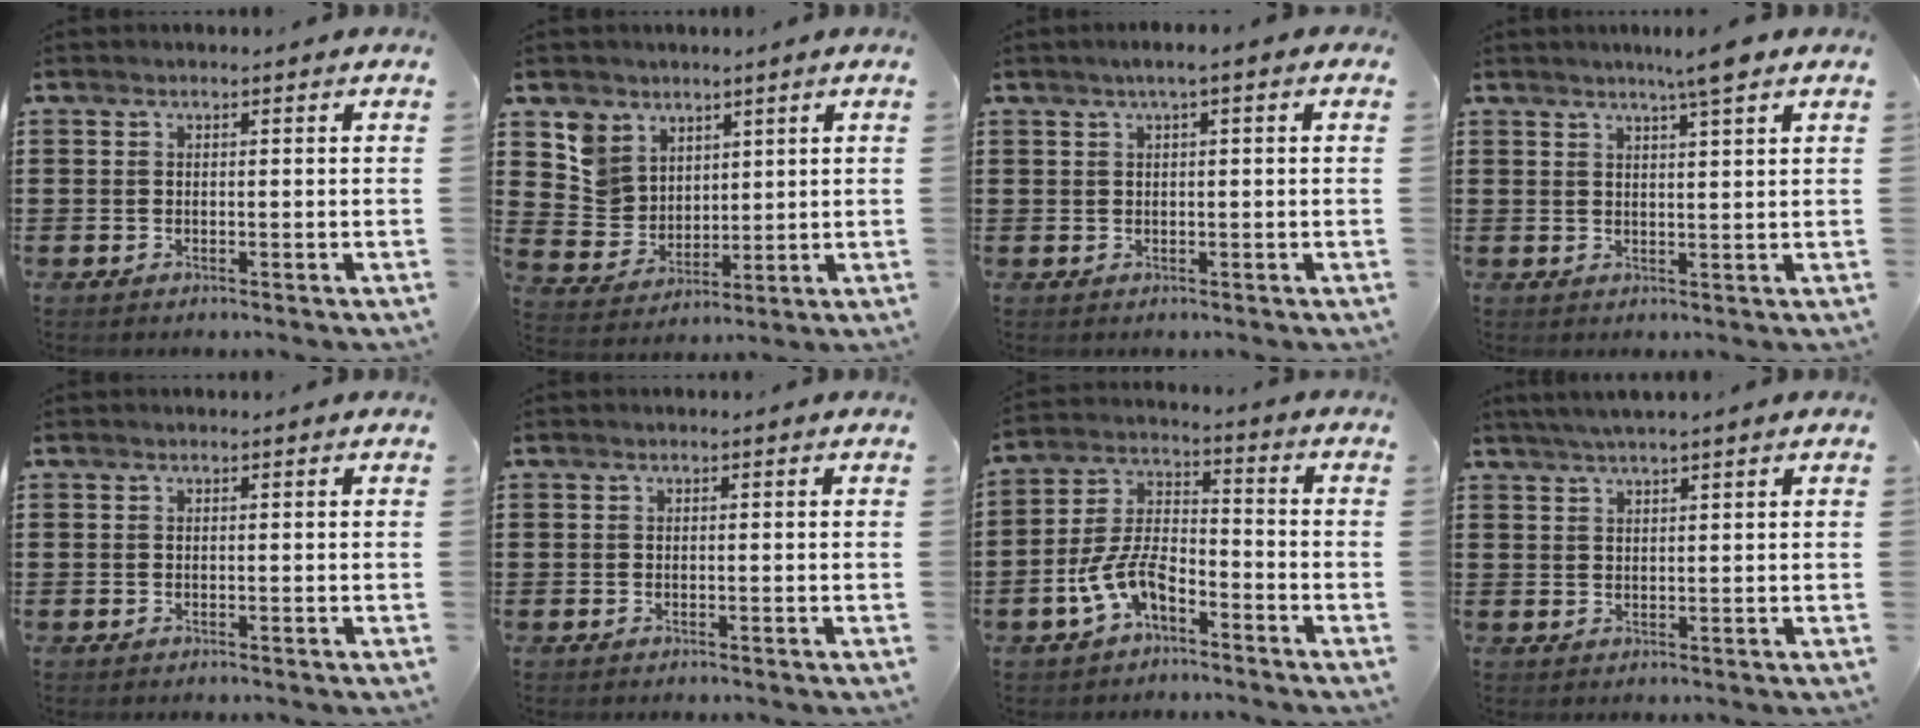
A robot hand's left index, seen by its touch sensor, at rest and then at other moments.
{"total": 6.5, "force": [4.1, 5.1, 0.0], "torque": [-0.037, -0.011, 0.082]}
{"total": 1.7, "force": [0.4, 0.0, 1.7], "torque": [-0.031, -0.002, 0.008]}
{"total": 4.6, "force": [3.5, -0.5, 3.0], "torque": [-0.055, 0.001, 0.059]}
{"total": 0.0}
{"total": 0.0}
{"total": 7.9, "force": [-4.5, 3.5, 5.5], "torque": [-0.133, 0.001, -0.091]}
{"total": 2.4, "force": [2.0, -0.4, 1.3], "torque": [-0.028, -0.001, 0.038]}